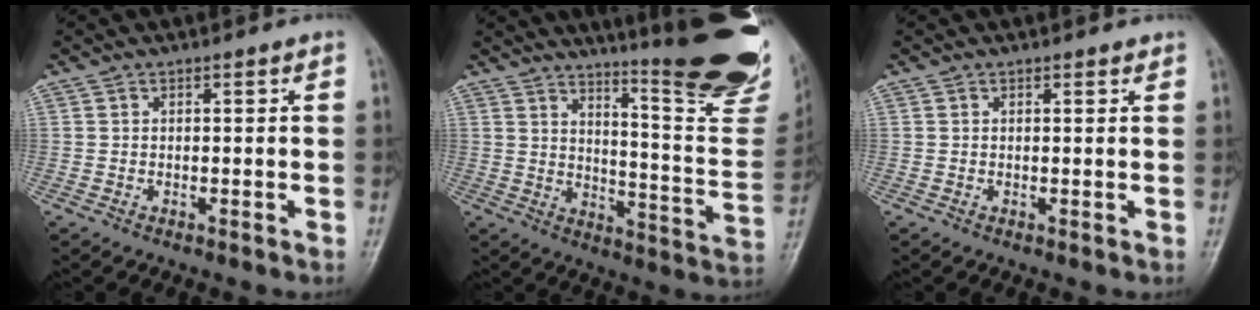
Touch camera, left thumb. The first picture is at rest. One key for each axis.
{"total": 25.1, "fx": 19.5, "fy": 3.1, "fz": 15.4, "tx": -0.182, "ty": -0.167, "tz": 0.249}
{"total": 1.1, "fx": 0.9, "fy": 0.4, "fz": 0.5, "tx": -0.005, "ty": -0.003, "tz": 0.008}